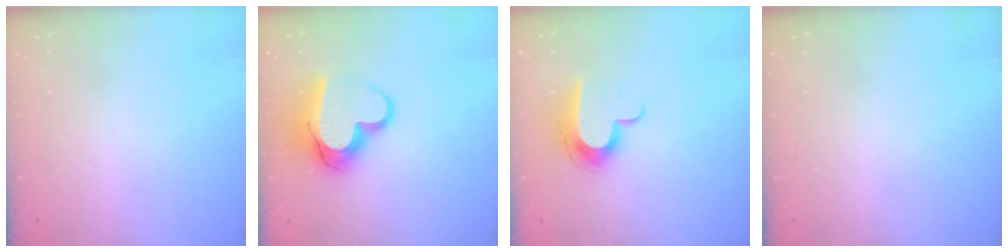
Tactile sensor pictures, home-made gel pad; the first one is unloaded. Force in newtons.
{"total": 16.2, "press": 16.2, "slide": 1.3}
{"total": 10.7, "press": 10.7, "slide": 0.5}
{"total": 0.0}